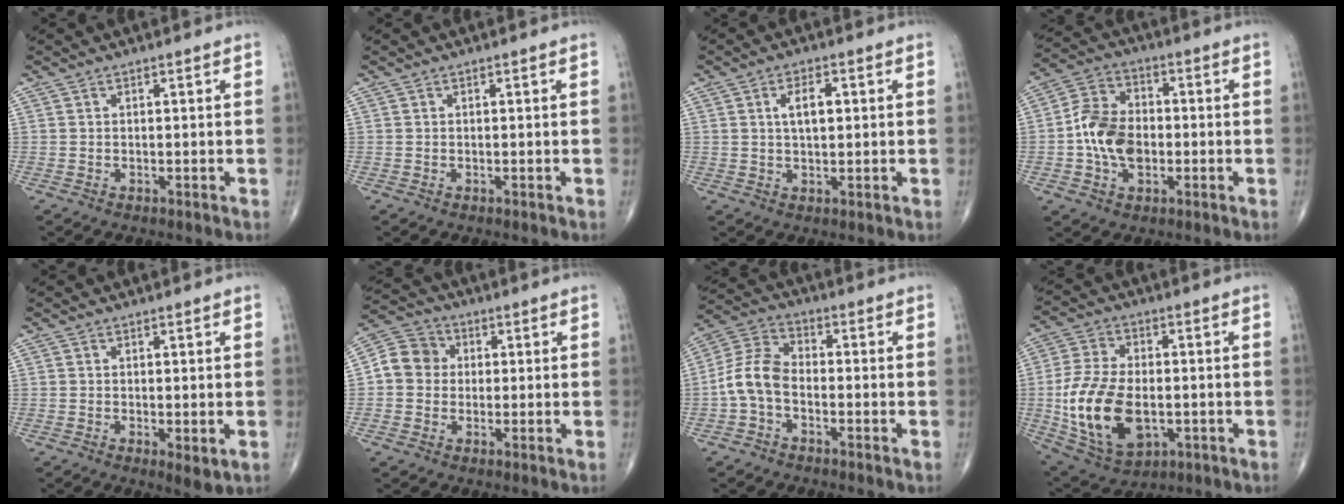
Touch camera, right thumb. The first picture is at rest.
{"total": 0.0}
{"total": 4.8, "force": [1.1, 2.4, 4.1], "torque": [-0.068, 0.001, 0.018]}
{"total": 11.2, "force": [-1.5, 7.7, 8.1], "torque": [-0.133, 0.022, -0.035]}
{"total": 2.9, "force": [-0.6, 1.0, 2.7], "torque": [-0.041, -0.010, -0.006]}
{"total": 7.5, "force": [0.4, 6.8, 3.1], "torque": [-0.041, 0.020, -0.007]}
{"total": 7.8, "force": [-2.1, 4.9, 5.7], "torque": [-0.115, 0.030, -0.055]}
{"total": 17.9, "force": [-2.8, 10.6, 14.1], "torque": [-0.274, -0.003, -0.036]}